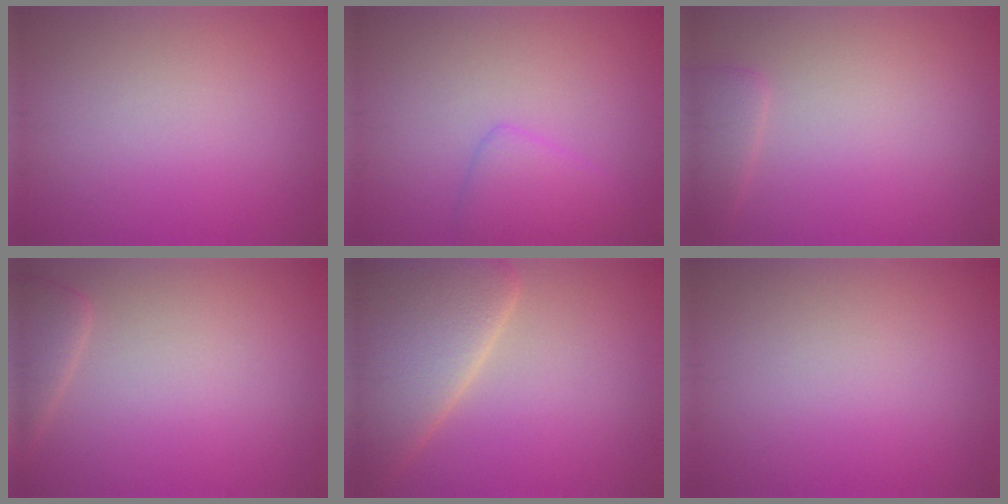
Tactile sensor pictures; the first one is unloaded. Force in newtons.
{"total": 2.6, "press": 2.6, "slide": 0.1}
{"total": 1.6, "press": 1.6, "slide": 0.2}
{"total": 2.2, "press": 2.2, "slide": 0.2}
{"total": 8.7, "press": 8.7, "slide": 0.7}
{"total": 0.0}